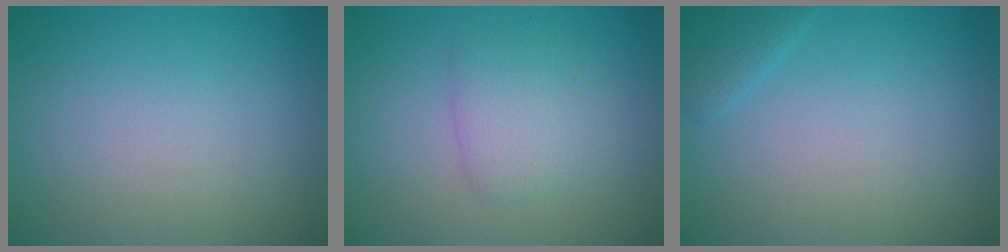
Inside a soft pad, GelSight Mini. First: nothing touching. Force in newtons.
{"total": 2.9, "press": 2.9, "slide": 0.1}
{"total": 1.2, "press": 1.2, "slide": 0.0}